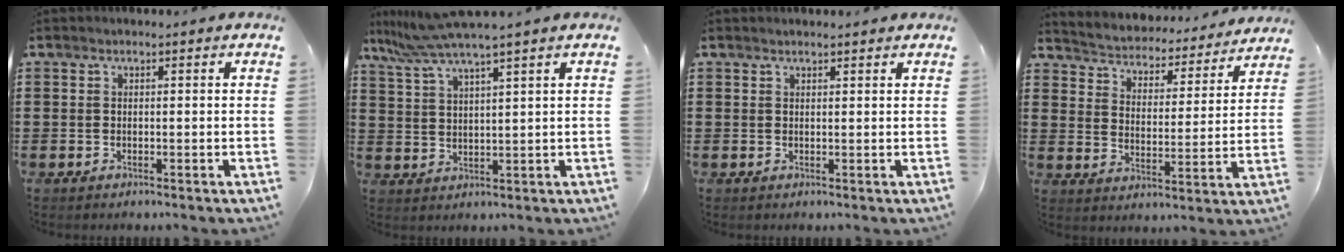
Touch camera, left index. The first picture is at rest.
{"total": 6.3, "force": [5.1, -0.3, 3.7], "torque": [-0.089, -0.018, 0.090]}
{"total": 0.9, "force": [0.9, 0.2, 0.2], "torque": [-0.005, 0.000, 0.018]}
{"total": 3.7, "force": [3.6, 0.2, -0.3], "torque": [-0.018, -0.038, 0.054]}